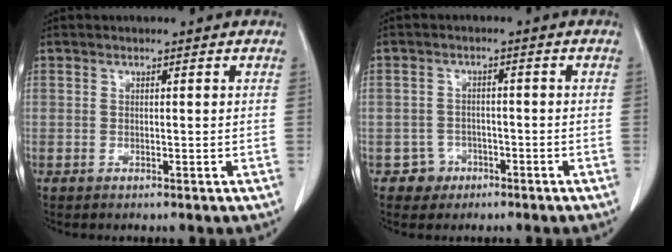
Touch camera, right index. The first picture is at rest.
{"total": 3.2, "force": [-1.6, 2.8, -0.4], "torque": [0.015, 0.017, -0.025]}